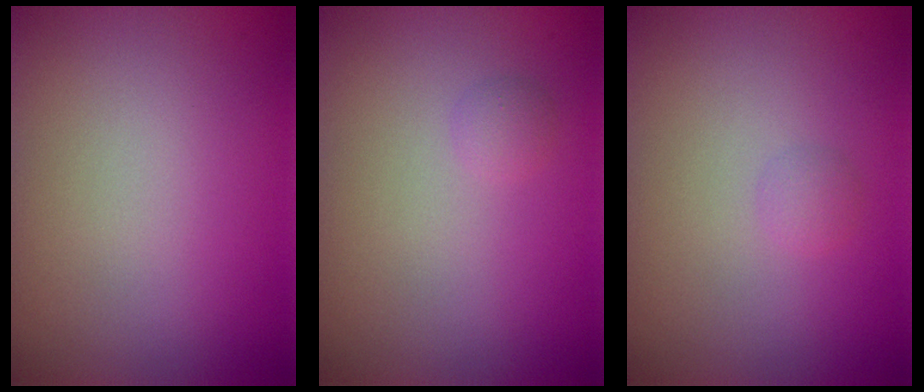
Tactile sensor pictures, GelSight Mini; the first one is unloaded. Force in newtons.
{"total": 0.7, "press": 0.7, "slide": 0.1}
{"total": 0.8, "press": 0.8, "slide": 0.1}